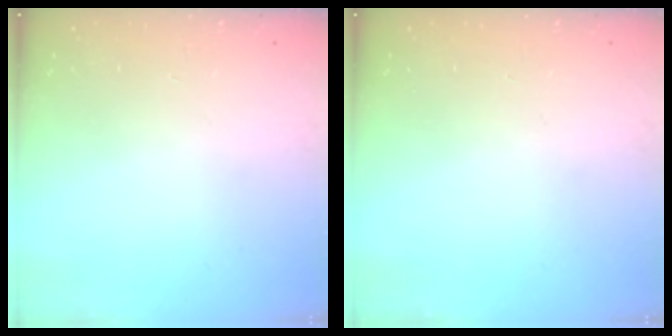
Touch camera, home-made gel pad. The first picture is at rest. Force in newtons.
{"total": 0.0}